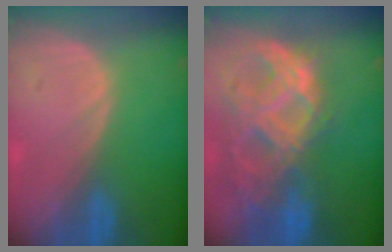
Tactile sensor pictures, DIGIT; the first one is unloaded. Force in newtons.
{"total": 11.3, "press": 9.5, "slide": 6.0}